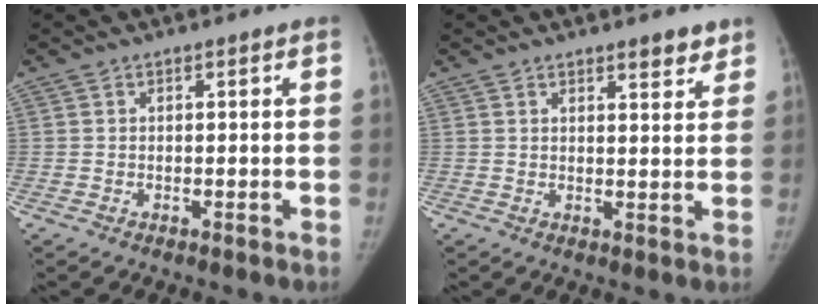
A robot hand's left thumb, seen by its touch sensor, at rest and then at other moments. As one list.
[{"total": 3.4, "force": [2.6, 1.0, 1.8], "torque": [-0.011, -0.018, 0.034]}]